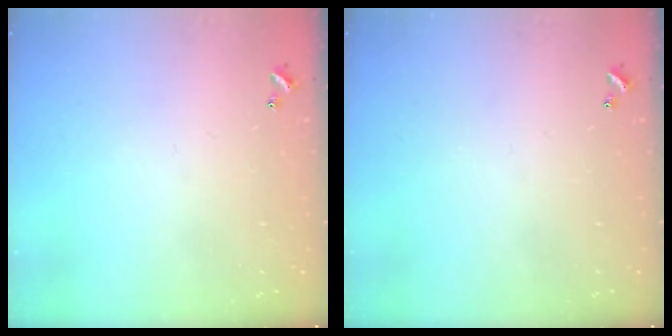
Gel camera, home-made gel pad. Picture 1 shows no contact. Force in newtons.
{"total": 0.0}